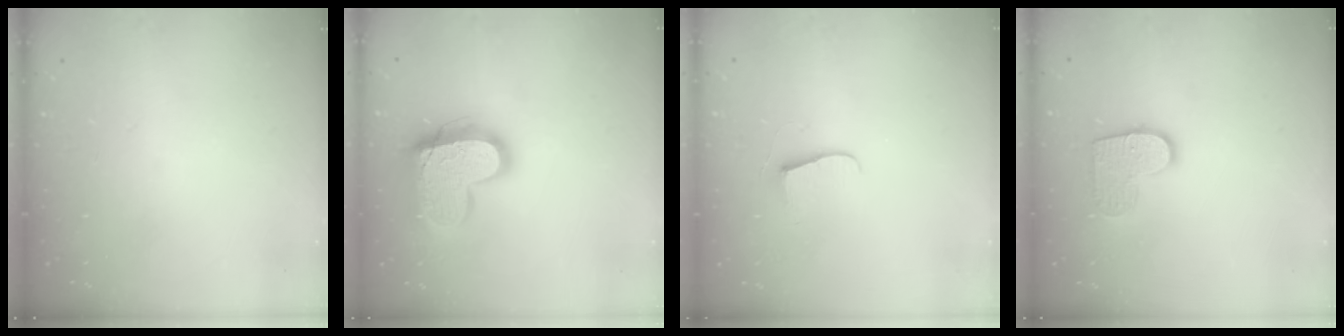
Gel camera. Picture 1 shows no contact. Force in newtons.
{"total": 17.5, "press": 17.4, "slide": 1.3}
{"total": 6.2, "press": 6.2, "slide": 0.5}
{"total": 9.9, "press": 9.9, "slide": 0.4}